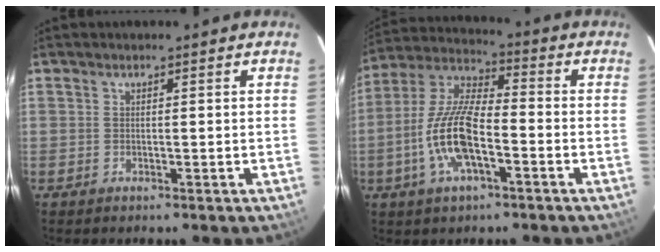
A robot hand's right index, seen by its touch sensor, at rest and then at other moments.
{"total": 13.8, "force": [-4.5, 4.8, 12.1], "torque": [-0.256, -0.001, -0.089]}